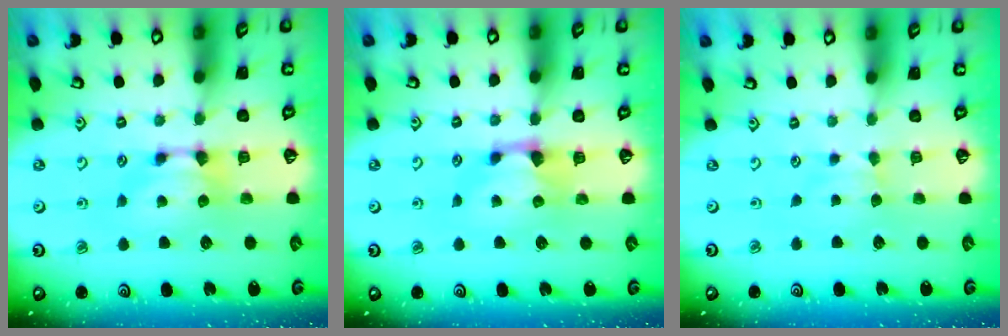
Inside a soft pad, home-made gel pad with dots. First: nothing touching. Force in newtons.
{"total": 0.6, "press": 0.0, "slide": 0.6}
{"total": 2.7, "press": 2.6, "slide": 0.4}